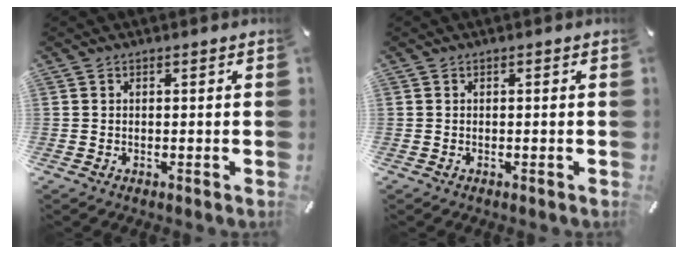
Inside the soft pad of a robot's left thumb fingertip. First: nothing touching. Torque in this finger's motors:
{"motor_torque": [-0.14, -0.10, -0.04, -0.02, 0.07]}